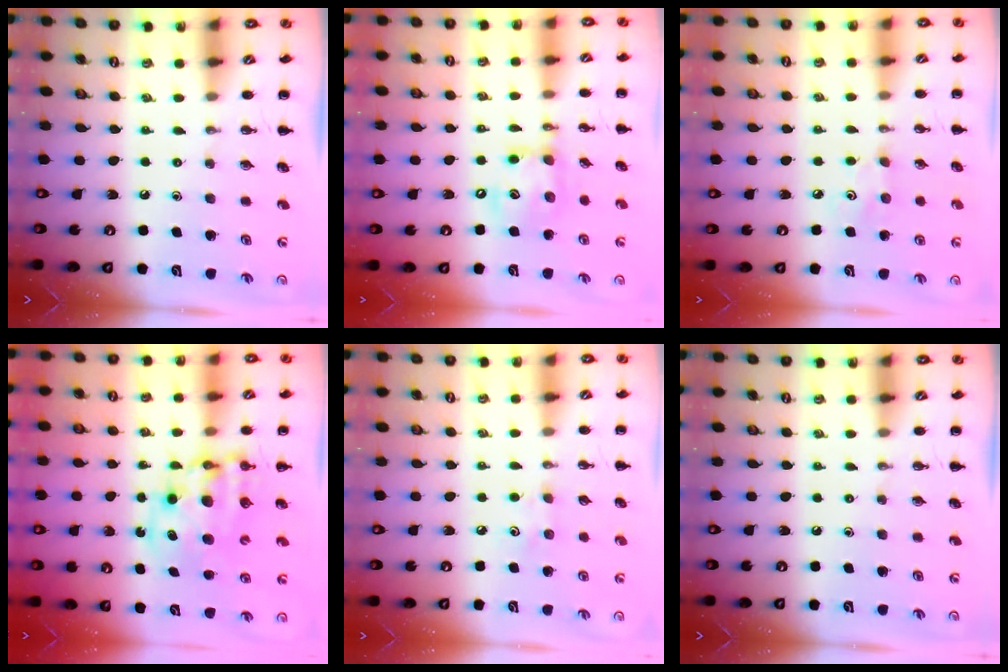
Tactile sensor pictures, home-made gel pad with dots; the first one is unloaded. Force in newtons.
{"total": 12.8, "press": 12.7, "slide": 1.7}
{"total": 3.1, "press": 2.9, "slide": 0.9}
{"total": 10.7, "press": 10.3, "slide": 2.9}
{"total": 5.3, "press": 5.1, "slide": 1.6}
{"total": 0.0}